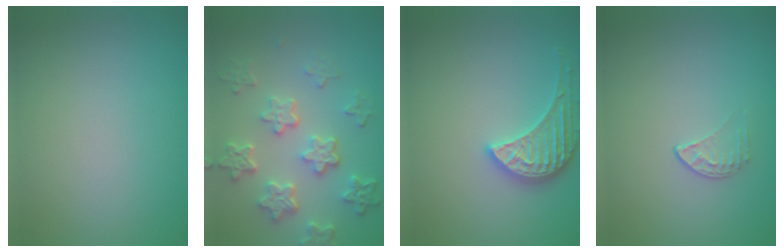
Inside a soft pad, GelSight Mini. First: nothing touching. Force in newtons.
{"total": 5.9, "press": 4.4, "slide": 3.9}
{"total": 3.3, "press": 3.3, "slide": 0.4}
{"total": 1.1, "press": 0.7, "slide": 0.9}